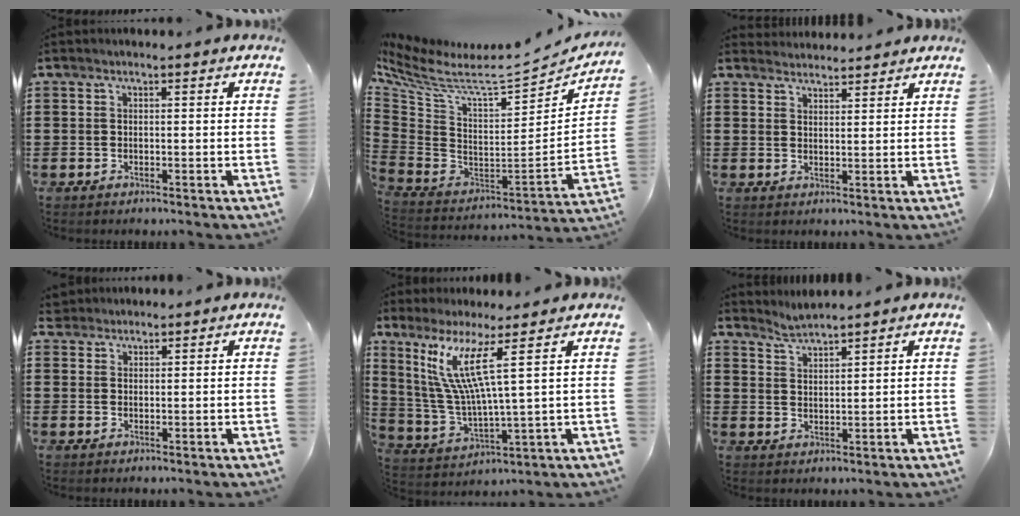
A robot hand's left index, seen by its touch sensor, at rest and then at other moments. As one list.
[{"total": 5.4, "force": [4.1, 1.0, 3.3], "torque": [-0.087, -0.054, 0.062]}, {"total": 2.5, "force": [2.5, 0.1, -0.3], "torque": [-0.001, -0.007, 0.049]}, {"total": 1.9, "force": [1.7, 0.8, 0.0], "torque": [-0.007, 0.006, 0.034]}, {"total": 10.3, "force": [5.6, 0.3, 8.6], "torque": [-0.197, -0.030, 0.093]}, {"total": 2.5, "force": [2.5, -0.4, -0.3], "torque": [-0.003, -0.006, 0.049]}]